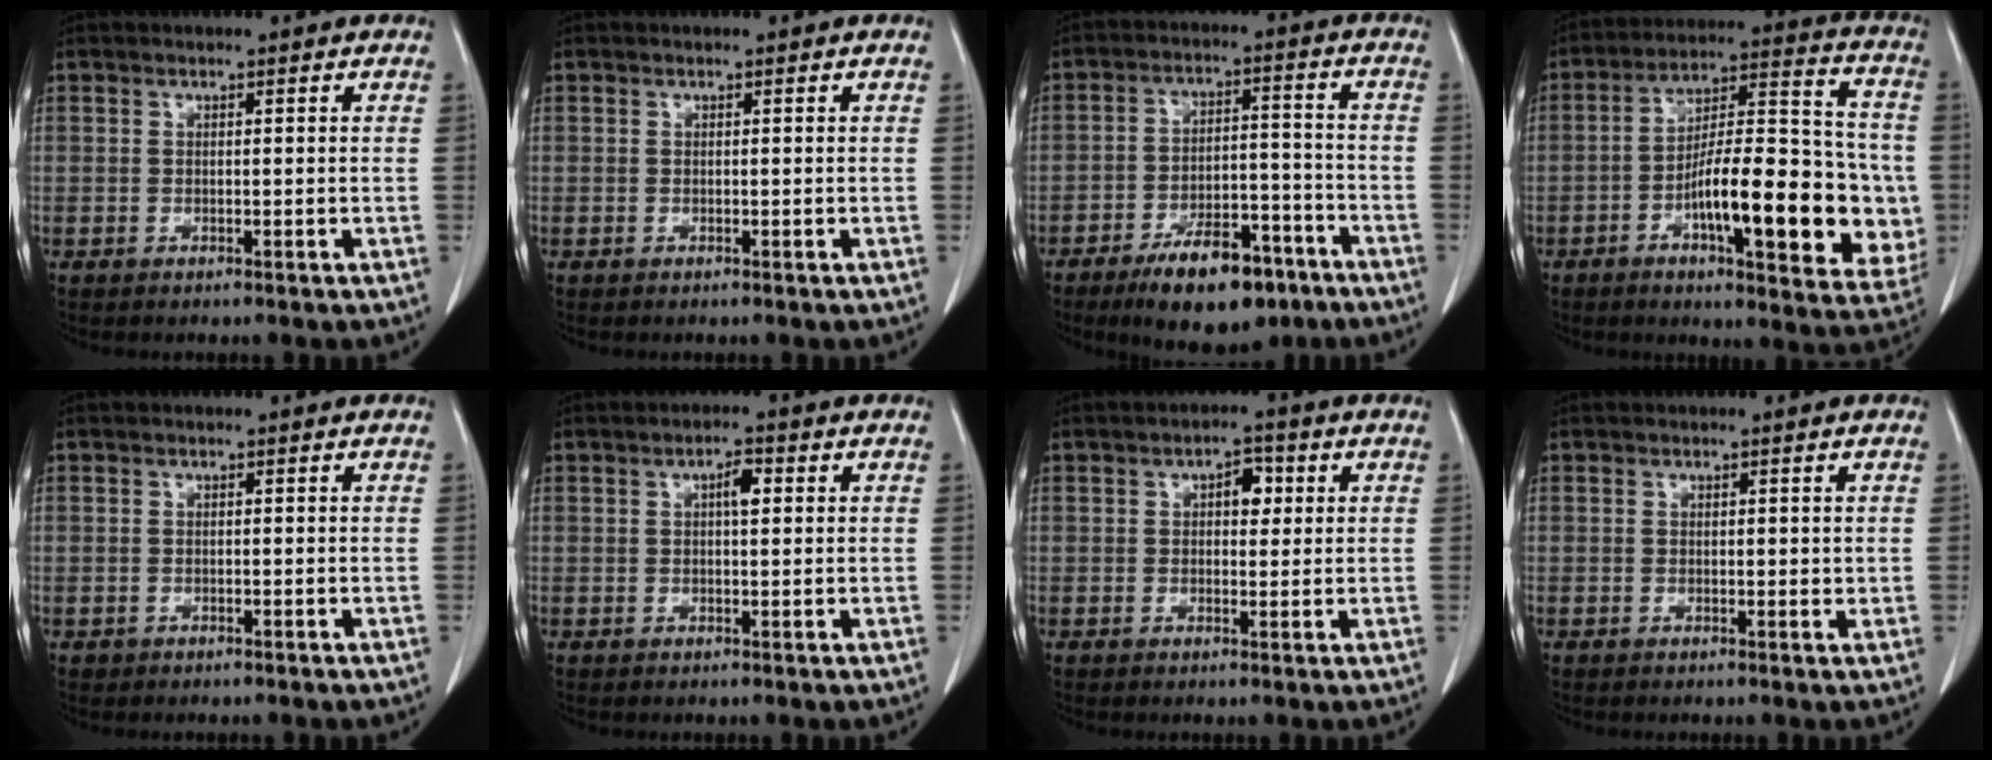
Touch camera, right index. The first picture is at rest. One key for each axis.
{"total": 0.0}
{"total": 12.5, "fx": -8.3, "fy": 4.8, "fz": 8.0, "tx": -0.122, "ty": 0.009, "tz": -0.131}
{"total": 21.6, "fx": -5.0, "fy": 5.8, "fz": 20.2, "tx": -0.252, "ty": 0.023, "tz": -0.062}
{"total": 0.6, "fx": -0.3, "fy": 0.5, "fz": 0.0, "tx": -0.006, "ty": 0.003, "tz": -0.004}
{"total": 2.6, "fx": 0.7, "fy": 0.8, "fz": 2.4, "tx": -0.042, "ty": 0.005, "tz": 0.010}
{"total": 3.4, "fx": 0.9, "fy": 1.9, "fz": 2.7, "tx": -0.039, "ty": 0.010, "tz": 0.011}
{"total": 1.2, "fx": 0.2, "fy": 0.6, "fz": 1.0, "tx": -0.014, "ty": -0.002, "tz": 0.003}